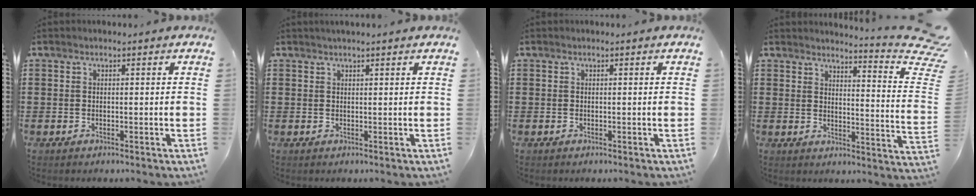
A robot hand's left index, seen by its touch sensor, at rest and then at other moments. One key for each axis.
{"total": 0.8, "fx": 0.7, "fy": 0.1, "fz": 0.4, "tx": -0.007, "ty": 0.001, "tz": 0.013}
{"total": 0.0}
{"total": 5.4, "fx": 4.6, "fy": -0.2, "fz": 2.8, "tx": -0.045, "ty": -0.053, "tz": 0.068}